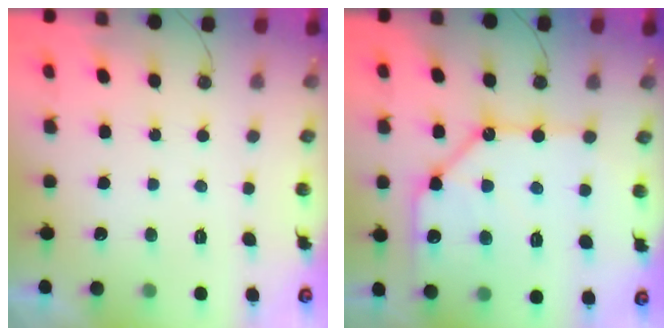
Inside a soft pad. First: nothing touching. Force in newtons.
{"total": 15.7, "press": 15.6, "slide": 1.7}